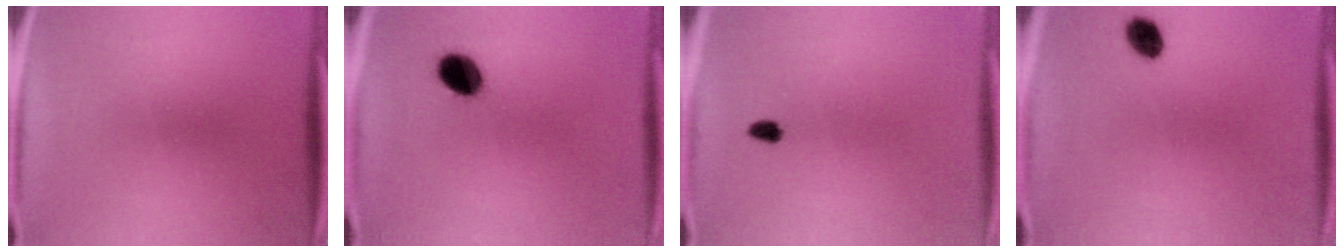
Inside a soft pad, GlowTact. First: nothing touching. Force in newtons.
{"total": 6.9}
{"total": 1.4}
{"total": 4.2}